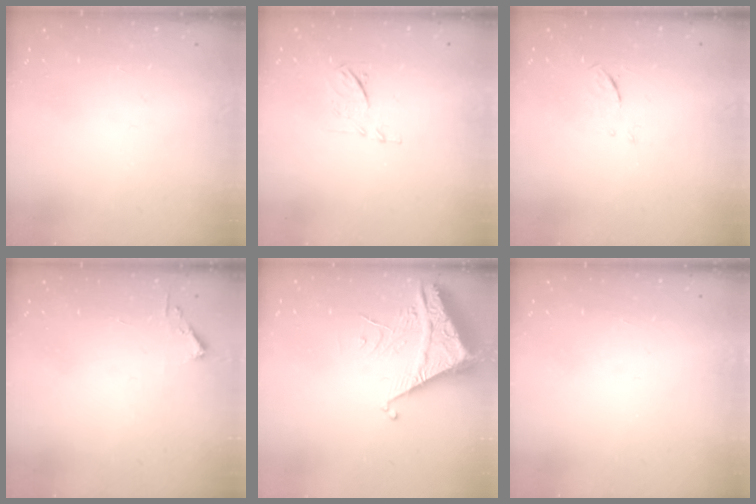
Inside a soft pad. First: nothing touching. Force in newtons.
{"total": 6.6, "press": 6.6, "slide": 0.9}
{"total": 3.9, "press": 3.6, "slide": 1.4}
{"total": 2.4, "press": 2.4, "slide": 0.3}
{"total": 6.6, "press": 6.6, "slide": 0.6}
{"total": 1.5, "press": 1.5, "slide": 0.1}